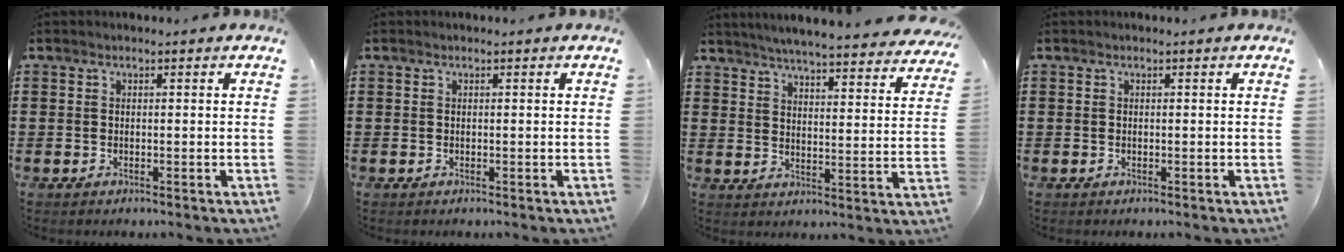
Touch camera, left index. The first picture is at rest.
{"total": 0.0}
{"total": 4.8, "force": [4.6, -0.5, 1.3], "torque": [-0.048, -0.036, 0.077]}
{"total": 0.0}